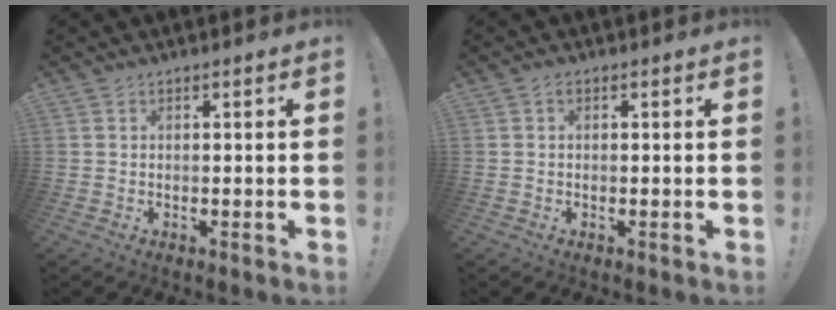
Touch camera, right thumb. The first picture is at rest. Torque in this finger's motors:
{"motor_torque": [0.09, 0.04, -0.09, -0.01, 0.00]}